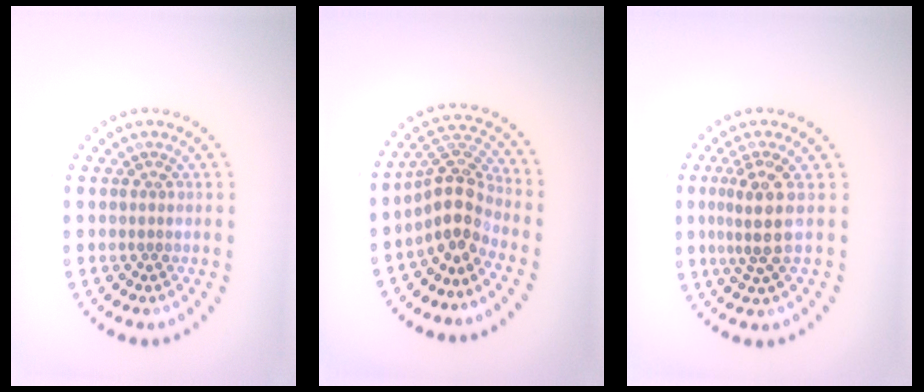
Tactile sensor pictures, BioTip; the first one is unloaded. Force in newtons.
{"total": 4.1, "press": 3.0, "slide": 2.7}
{"total": 3.2, "press": 2.5, "slide": 2.0}